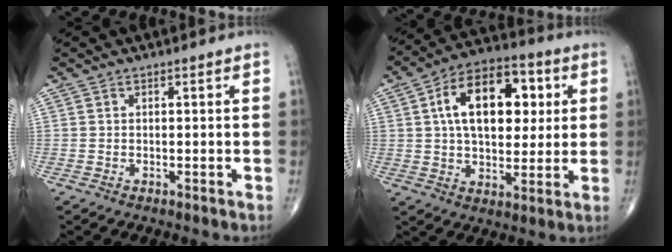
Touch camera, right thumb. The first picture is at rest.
{"total": 18.1, "force": [4.2, 10.6, 14.1], "torque": [-0.189, 0.011, 0.063]}